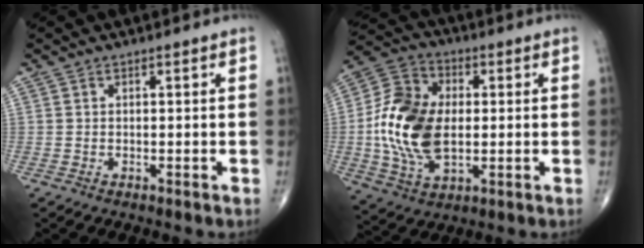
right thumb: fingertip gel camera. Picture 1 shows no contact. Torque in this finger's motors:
{"motor_torque": [0.18, 0.22, 0.78, -0.76, 0.17]}